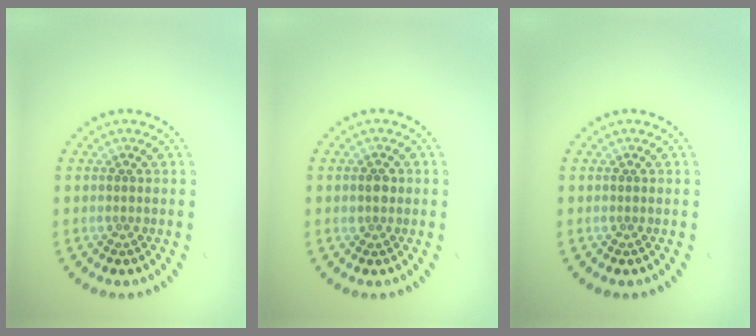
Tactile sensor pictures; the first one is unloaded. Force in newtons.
{"total": 1.1, "press": 1.1, "slide": 0.2}
{"total": 0.0}